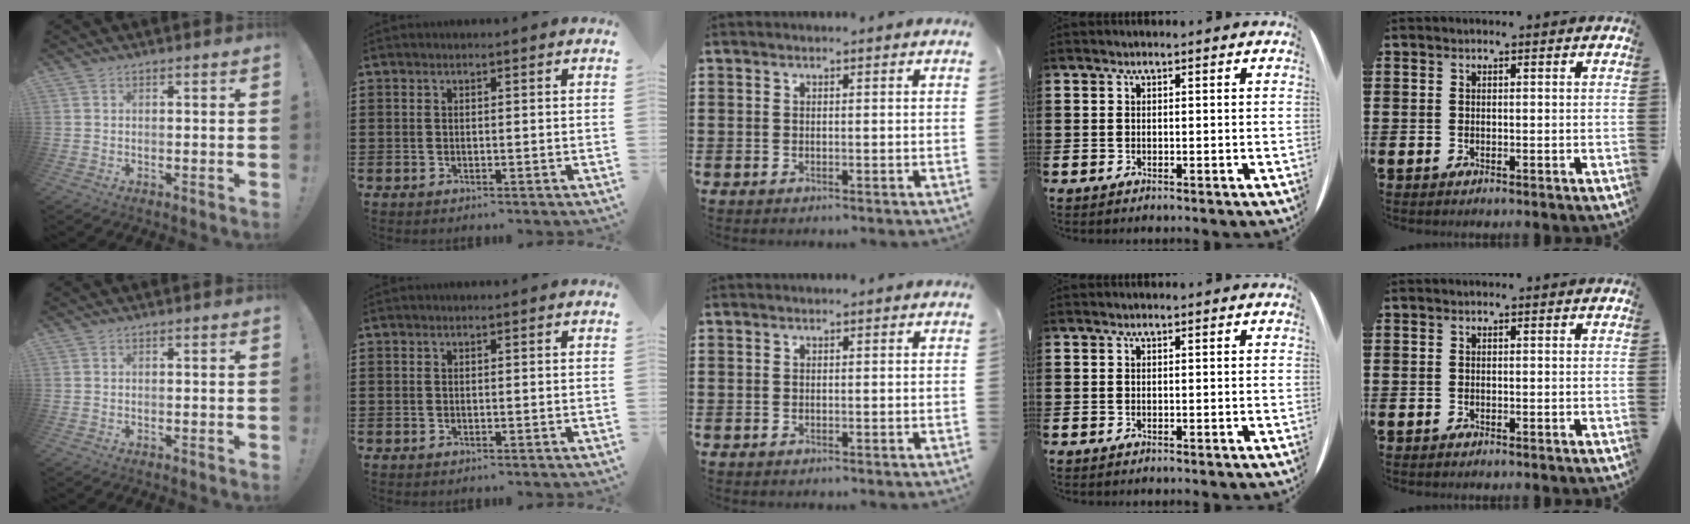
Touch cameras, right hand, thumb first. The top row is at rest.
{}